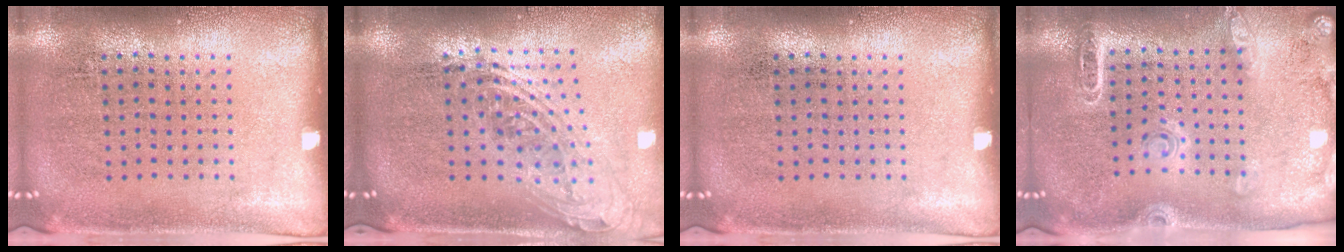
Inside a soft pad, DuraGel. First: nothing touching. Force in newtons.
{"total": 2.0, "press": 1.6, "slide": 1.3}
{"total": 0.0}
{"total": 1.7, "press": 1.7, "slide": 0.1}